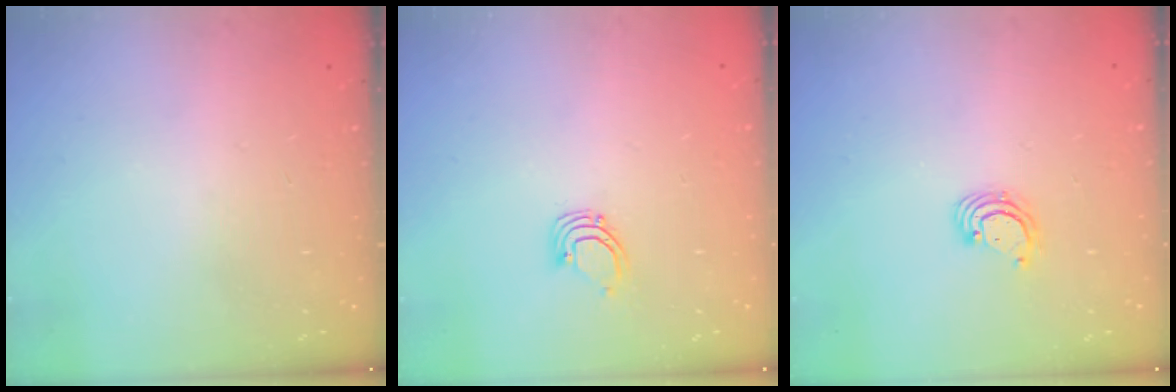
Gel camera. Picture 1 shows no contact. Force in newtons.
{"total": 2.7, "press": 2.7, "slide": 0.2}
{"total": 3.1, "press": 3.1, "slide": 0.1}